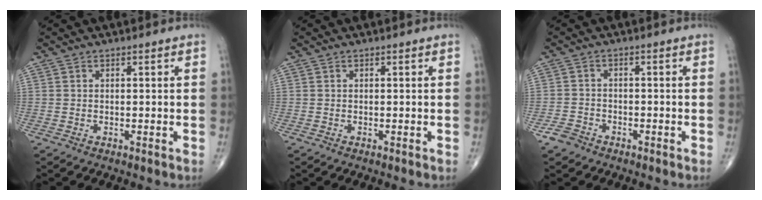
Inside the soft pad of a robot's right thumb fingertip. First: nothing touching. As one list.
[{"total": 0.0}, {"total": 3.1, "force": [-2.2, 2.0, 0.7], "torque": [-0.012, 0.012, -0.040]}]